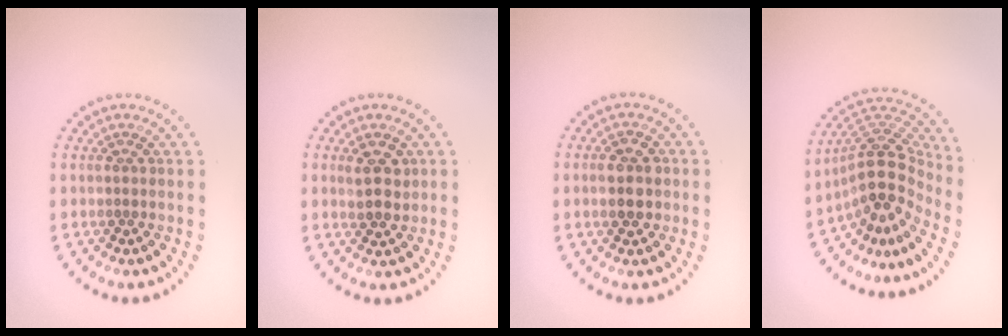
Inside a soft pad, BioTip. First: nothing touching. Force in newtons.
{"total": 2.4, "press": 2.3, "slide": 0.7}
{"total": 2.7, "press": 2.7, "slide": 0.1}
{"total": 5.3, "press": 4.0, "slide": 3.4}